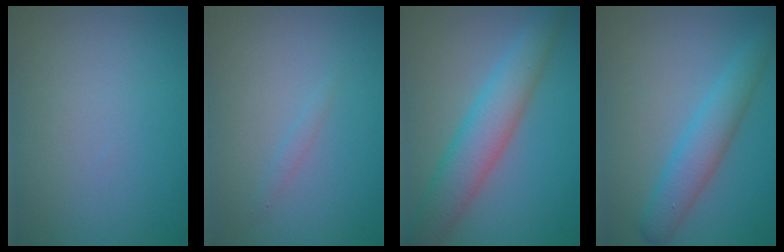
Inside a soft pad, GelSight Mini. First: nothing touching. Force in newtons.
{"total": 0.7, "press": 0.7, "slide": 0.1}
{"total": 5.7, "press": 5.7, "slide": 0.2}
{"total": 3.9, "press": 3.9, "slide": 0.1}